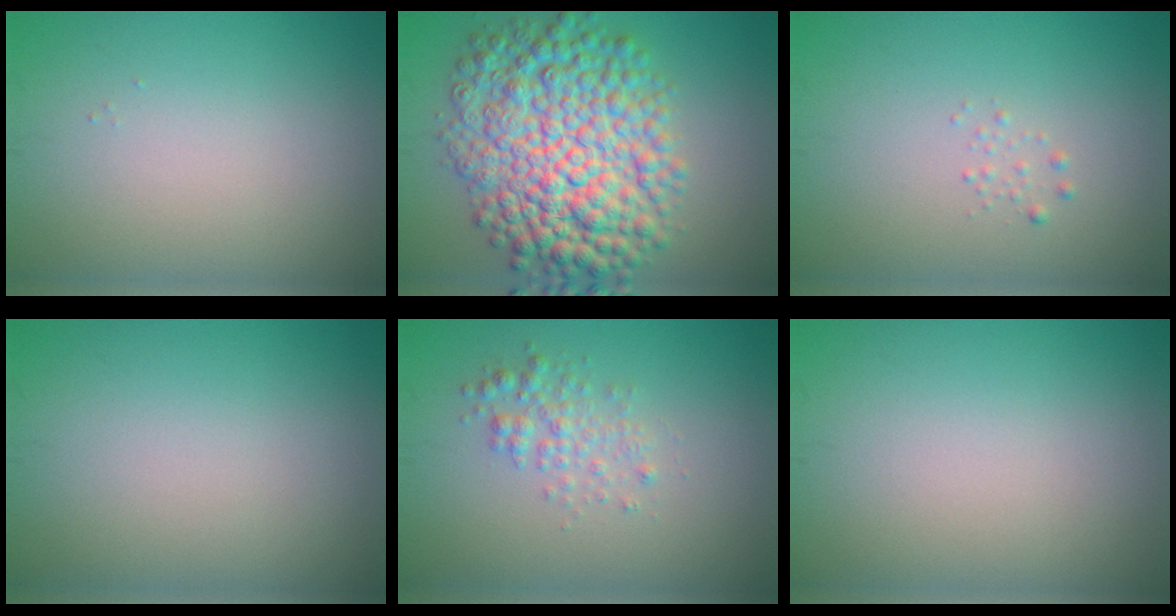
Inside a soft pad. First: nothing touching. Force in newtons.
{"total": 10.8, "press": 10.8, "slide": 0.1}
{"total": 0.6, "press": 0.6, "slide": 0.0}
{"total": 0.0}
{"total": 2.0, "press": 2.0, "slide": 0.1}
{"total": 0.0}